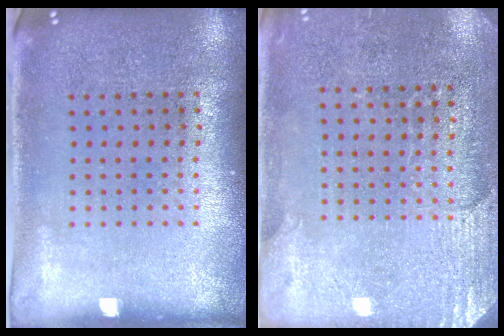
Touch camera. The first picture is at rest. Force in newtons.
{"total": 2.7, "press": 2.5, "slide": 0.9}